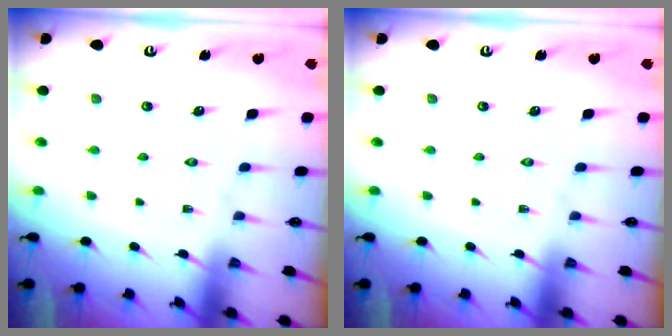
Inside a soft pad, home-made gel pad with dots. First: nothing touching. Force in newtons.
{"total": 0.0}